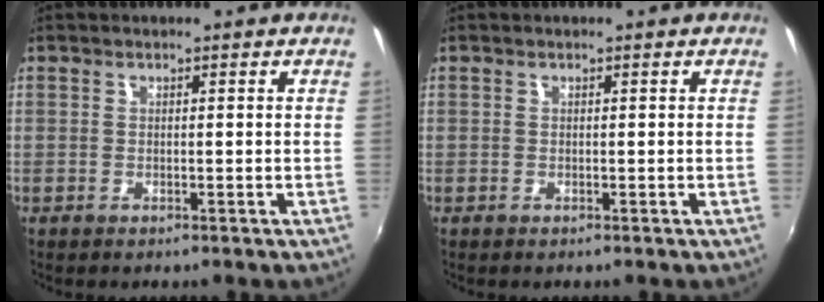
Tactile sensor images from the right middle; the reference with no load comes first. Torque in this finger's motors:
{"motor_torque": [0.09, 0.09, -0.01, -0.01]}